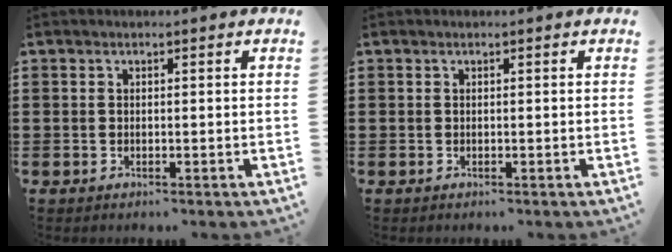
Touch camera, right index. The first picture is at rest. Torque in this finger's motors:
{"motor_torque": [1.18, 0.95, 0.01, -0.01]}